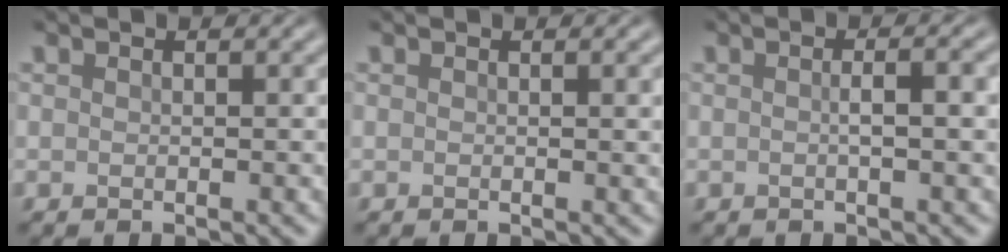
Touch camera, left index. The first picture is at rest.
{"total": 1.3, "force": [0.2, 0.3, 1.2], "torque": [-0.012, 0.002, 0.000]}
{"total": 2.6, "force": [0.0, 0.7, 2.5], "torque": [-0.034, 0.005, -0.004]}